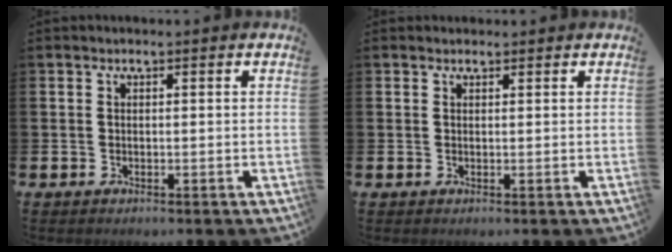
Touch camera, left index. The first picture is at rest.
{"total": 0.8, "force": [0.7, 0.3, 0.0], "torque": [0.009, 0.001, 0.011]}